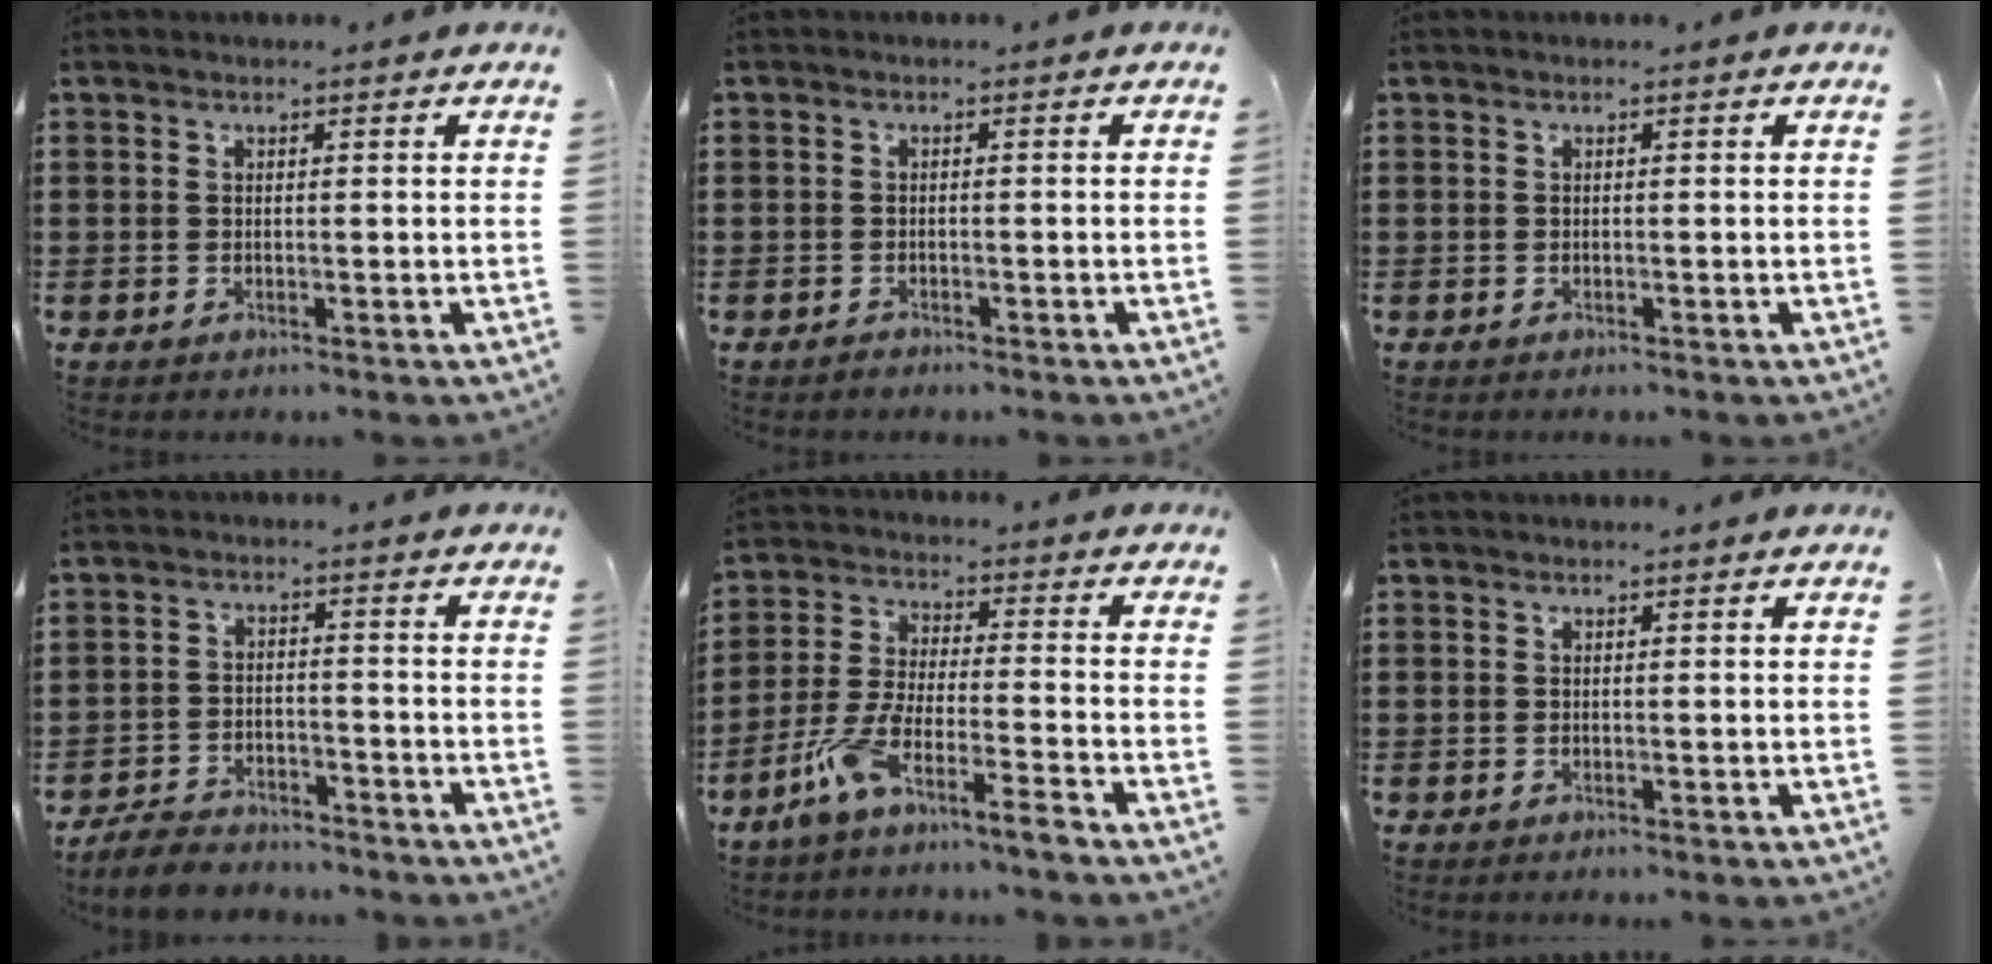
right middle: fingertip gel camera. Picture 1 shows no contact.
{"total": 0.7, "force": [-0.7, 0.2, 0.1], "torque": [-0.004, -0.002, -0.014]}
{"total": 0.0}
{"total": 4.5, "force": [-4.3, 0.9, 0.8], "torque": [-0.029, 0.003, -0.092]}
{"total": 7.4, "force": [-6.4, -0.3, 3.6], "torque": [-0.092, -0.016, -0.132]}
{"total": 0.0}